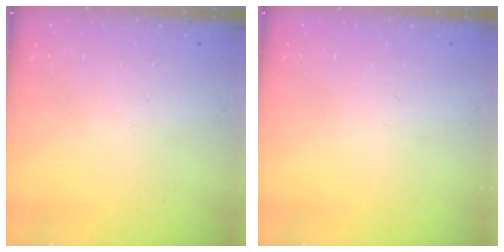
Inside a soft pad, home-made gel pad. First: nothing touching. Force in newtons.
{"total": 0.0}